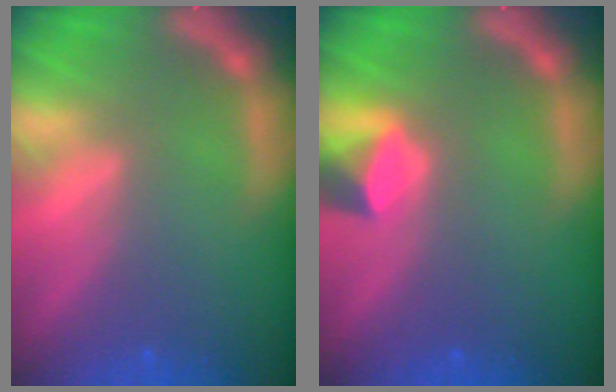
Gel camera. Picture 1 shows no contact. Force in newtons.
{"total": 2.4}